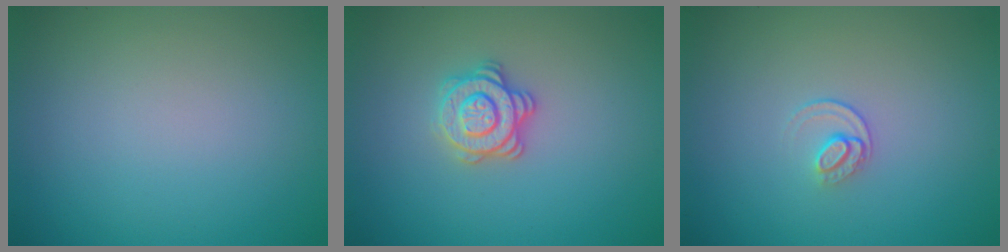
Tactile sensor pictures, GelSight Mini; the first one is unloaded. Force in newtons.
{"total": 2.9, "press": 2.7, "slide": 1.1}
{"total": 1.2, "press": 0.8, "slide": 0.9}